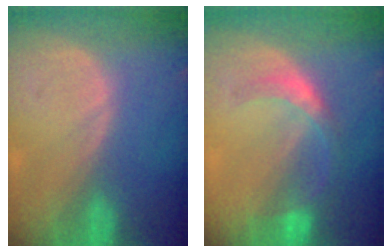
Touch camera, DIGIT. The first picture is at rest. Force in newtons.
{"total": 5.5, "press": 5.2, "slide": 2.0}